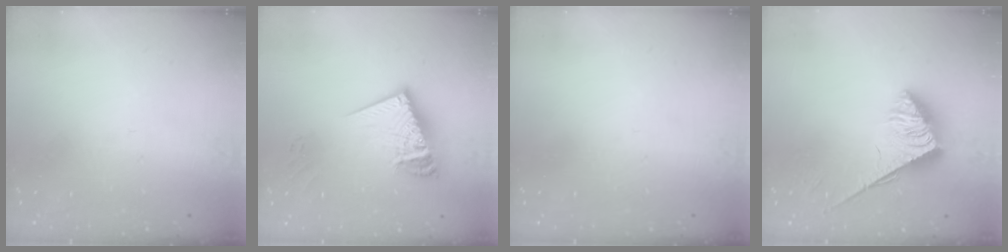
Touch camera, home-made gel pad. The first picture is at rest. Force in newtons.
{"total": 15.2, "press": 15.1, "slide": 1.6}
{"total": 0.0}
{"total": 3.6, "press": 3.6, "slide": 0.6}